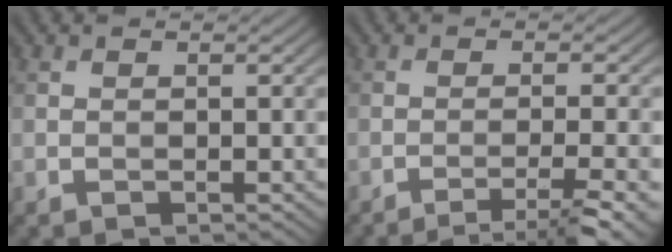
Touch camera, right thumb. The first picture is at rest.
{"total": 5.9, "force": [-3.8, 0.6, 4.5], "torque": [-0.063, 0.011, -0.068]}